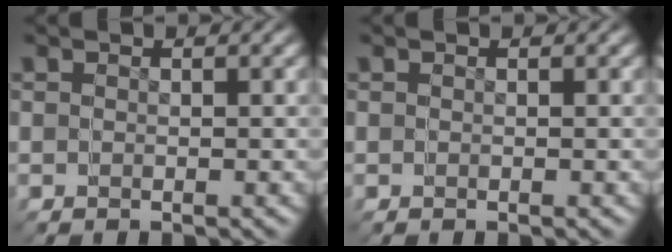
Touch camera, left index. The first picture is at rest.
{"total": 0.0}